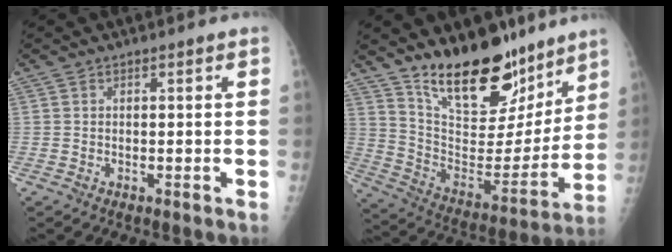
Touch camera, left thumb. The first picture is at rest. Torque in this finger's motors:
{"motor_torque": [1.59, 0.44, 1.44, -1.33, 0.26]}